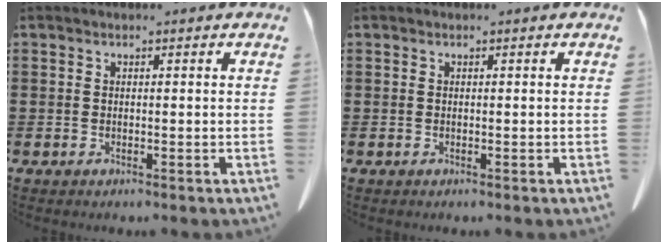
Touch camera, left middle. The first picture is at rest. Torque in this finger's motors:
{"motor_torque": [1.10, -1.04, 0.03, 0.01]}